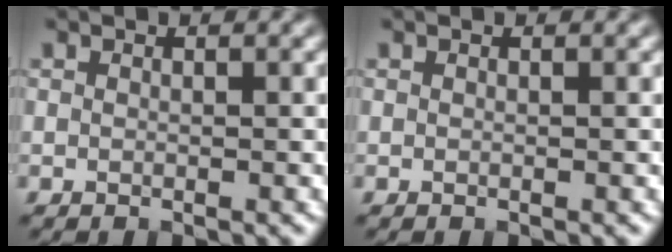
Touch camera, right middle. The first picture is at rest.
{"total": 0.0}